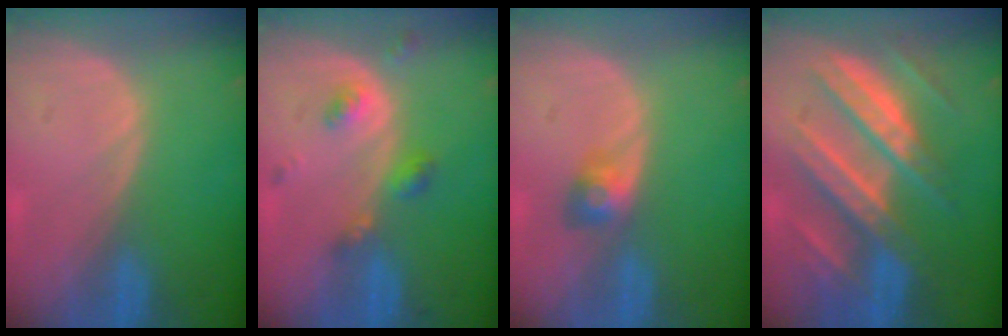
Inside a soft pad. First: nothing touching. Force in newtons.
{"total": 4.6, "press": 4.1, "slide": 2.1}
{"total": 3.0, "press": 2.7, "slide": 1.4}
{"total": 11.3, "press": 11.2, "slide": 1.1}